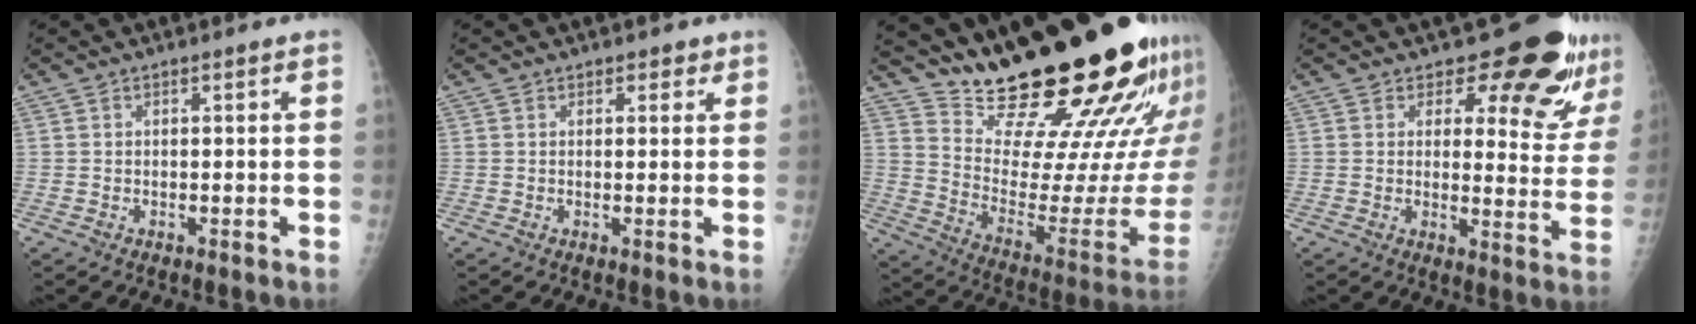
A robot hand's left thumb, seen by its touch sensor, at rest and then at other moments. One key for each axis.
{"total": 1.8, "fx": 1.2, "fy": 1.1, "fz": 0.8, "tx": 0.008, "ty": -0.005, "tz": 0.011}
{"total": 29.8, "fx": 23.7, "fy": 6.9, "fz": 16.7, "tx": -0.230, "ty": -0.168, "tz": 0.339}
{"total": 12.3, "fx": 10.3, "fy": 4.8, "fz": 4.9, "tx": -0.022, "ty": -0.085, "tz": 0.112}